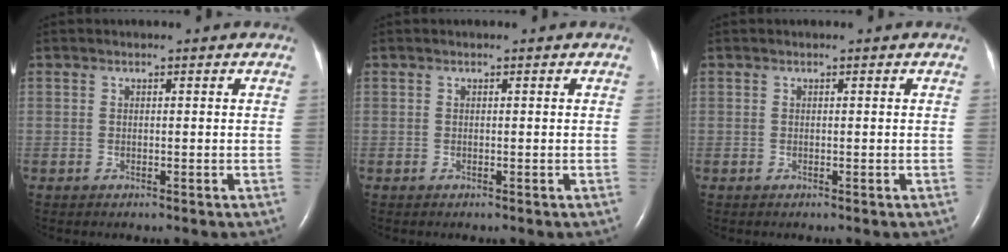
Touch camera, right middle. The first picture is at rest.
{"total": 0.0}
{"total": 0.0}